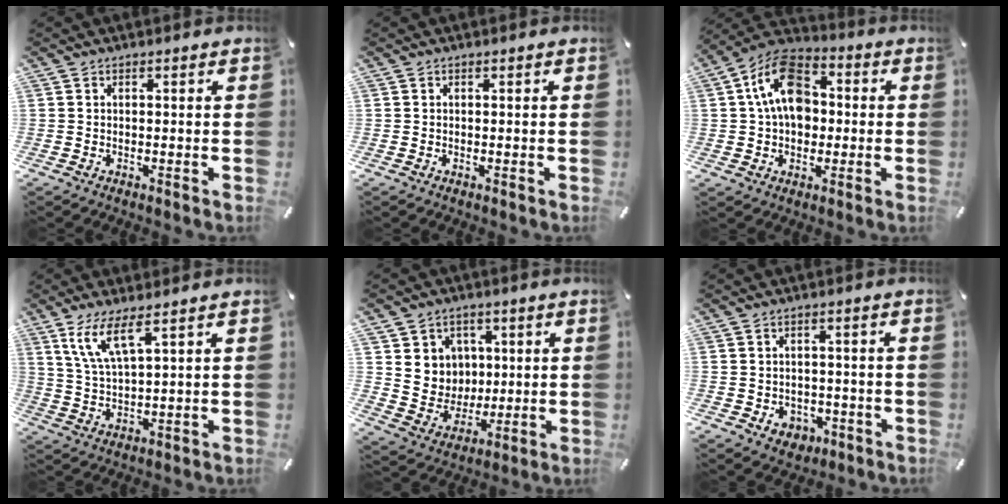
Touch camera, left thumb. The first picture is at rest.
{"total": 0.0}
{"total": 13.7, "force": [1.8, 10.1, 9.1], "torque": [-0.170, 0.013, 0.032]}
{"total": 8.7, "force": [5.4, 2.2, 6.4], "torque": [-0.145, -0.013, 0.096]}
{"total": 9.3, "force": [2.8, 8.8, 0.8], "torque": [-0.022, -0.020, 0.061]}
{"total": 4.4, "force": [-1.3, 3.9, 1.5], "torque": [-0.012, 0.004, -0.024]}